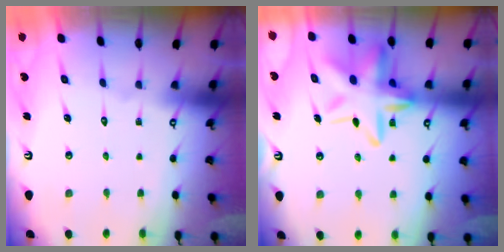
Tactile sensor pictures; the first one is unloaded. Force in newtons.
{"total": 18.5, "press": 18.4, "slide": 1.9}